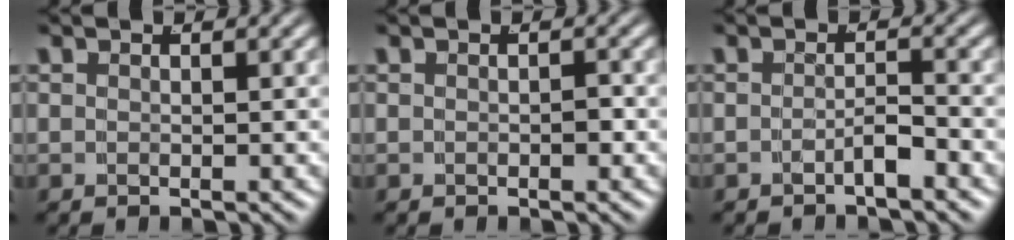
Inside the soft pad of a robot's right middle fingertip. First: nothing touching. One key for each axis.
{"total": 0.6, "fx": -0.2, "fy": 0.2, "fz": 0.5, "tx": -0.010, "ty": -0.003, "tz": -0.003}
{"total": 1.5, "fx": -1.2, "fy": -0.2, "fz": 0.9, "tx": -0.003, "ty": -0.002, "tz": -0.021}